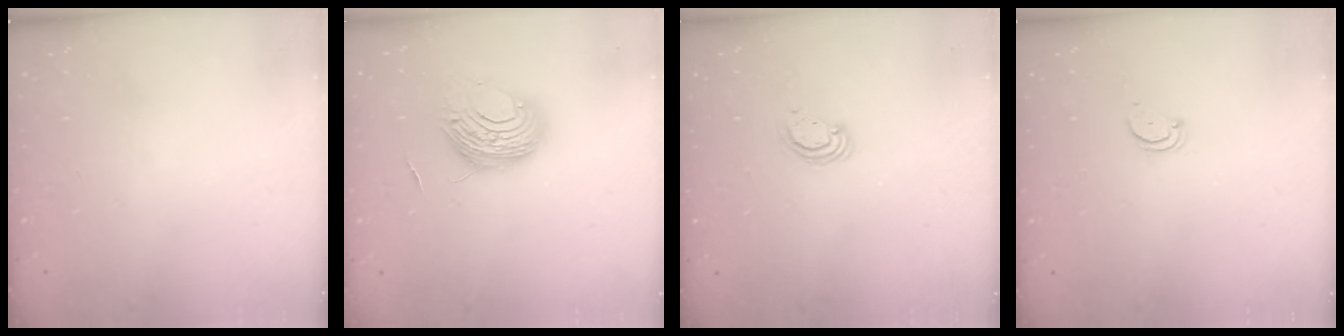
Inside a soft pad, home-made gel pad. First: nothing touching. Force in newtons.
{"total": 11.0, "press": 11.0, "slide": 0.2}
{"total": 2.5, "press": 2.5, "slide": 0.2}
{"total": 2.7, "press": 2.7, "slide": 0.2}